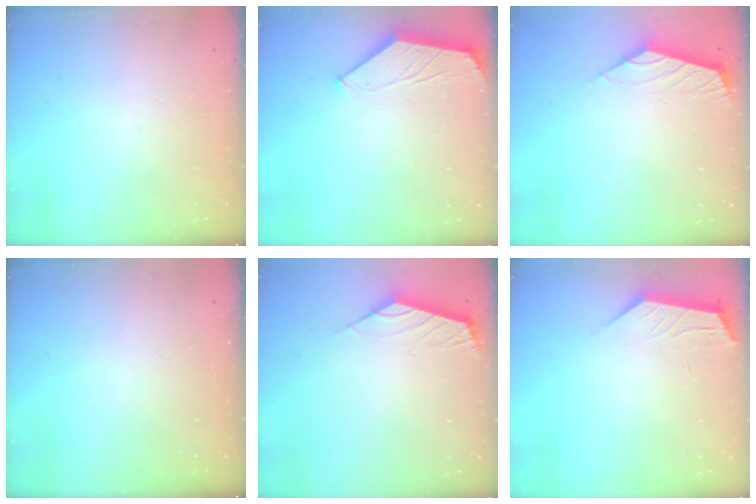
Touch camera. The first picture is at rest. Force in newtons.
{"total": 1.7, "press": 1.6, "slide": 0.3}
{"total": 2.6, "press": 2.5, "slide": 0.6}
{"total": 0.0}
{"total": 2.4, "press": 2.3, "slide": 0.6}
{"total": 1.8, "press": 1.8, "slide": 0.4}